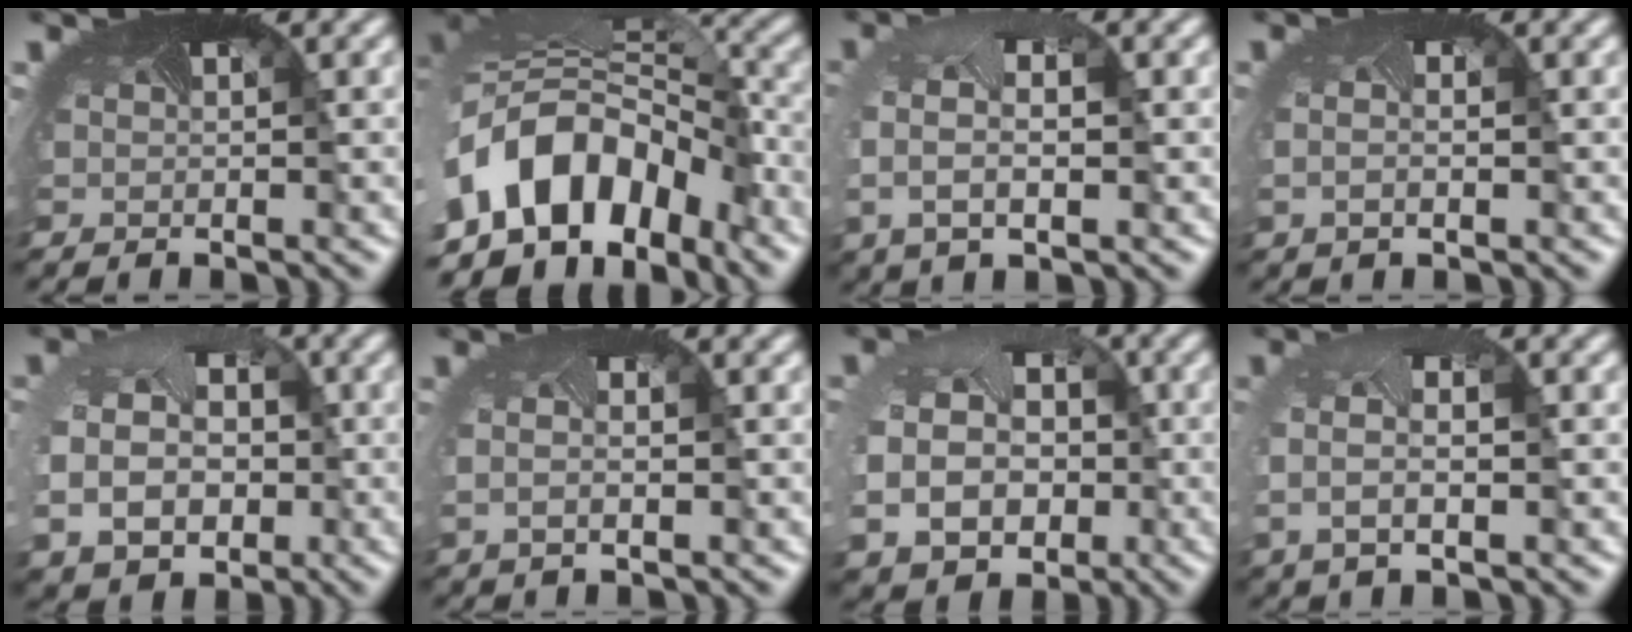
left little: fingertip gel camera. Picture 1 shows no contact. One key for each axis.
{"total": 11.7, "fx": -5.6, "fy": 7.9, "fz": 6.6, "tx": -0.156, "ty": -0.004, "tz": -0.097}
{"total": 4.5, "fx": 0.0, "fy": 2.7, "fz": 3.5, "tx": -0.097, "ty": -0.005, "tz": 0.000}
{"total": 1.6, "fx": -0.2, "fy": 0.8, "fz": 1.4, "tx": -0.038, "ty": -0.007, "tz": -0.002}
{"total": 8.7, "fx": -0.8, "fy": 7.1, "fz": 4.8, "tx": -0.097, "ty": -0.032, "tz": -0.007}
{"total": 2.2, "fx": -0.1, "fy": 1.1, "fz": 1.9, "tx": -0.055, "ty": -0.008, "tz": 0.002}
{"total": 9.7, "fx": -1.2, "fy": 8.3, "fz": 4.9, "tx": -0.100, "ty": -0.036, "tz": -0.021}
{"total": 3.6, "fx": -0.1, "fy": 1.9, "fz": 3.0, "tx": -0.089, "ty": -0.005, "tz": -0.002}